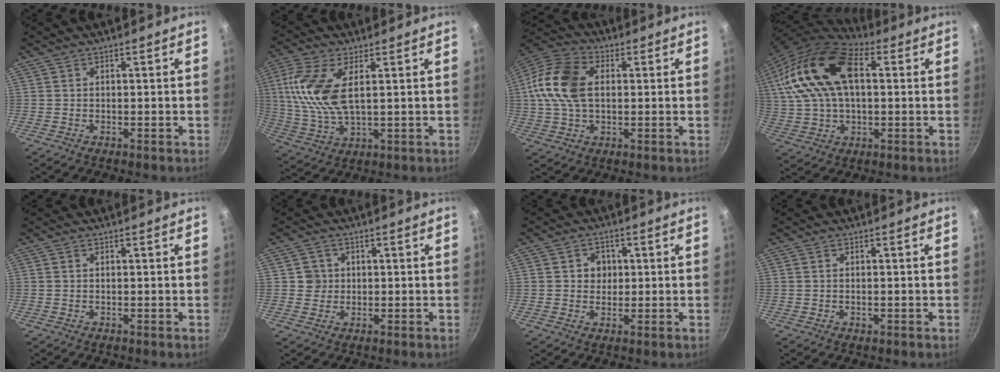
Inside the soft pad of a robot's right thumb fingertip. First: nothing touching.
{"total": 12.5, "force": [2.9, 5.6, 10.8], "torque": [-0.229, 0.000, 0.060]}
{"total": 14.7, "force": [1.7, 9.4, 11.1], "torque": [-0.205, 0.020, 0.015]}
{"total": 19.8, "force": [4.7, 11.5, 15.4], "torque": [-0.283, 0.020, 0.076]}
{"total": 0.0}
{"total": 2.9, "force": [0.3, 2.9, 0.4], "torque": [0.012, 0.008, 0.001]}
{"total": 3.8, "force": [0.5, 3.5, 1.4], "torque": [0.004, 0.000, 0.002]}
{"total": 0.9, "force": [-0.3, 0.5, 0.7], "torque": [-0.012, 0.002, -0.006]}